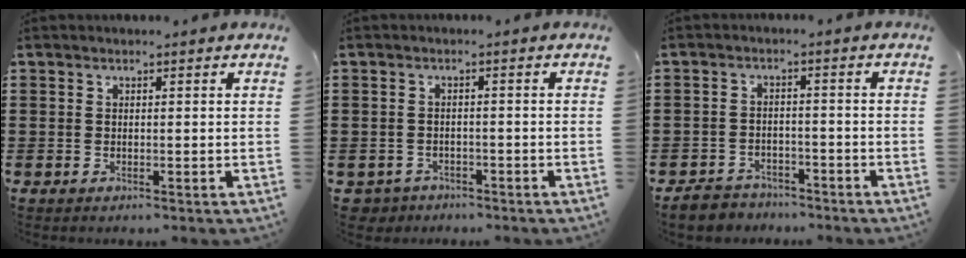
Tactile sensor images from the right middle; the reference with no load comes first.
{"total": 2.1, "force": [-1.9, 0.9, -0.2], "torque": [-0.005, 0.001, -0.044]}
{"total": 3.7, "force": [-3.5, 1.1, 0.0], "torque": [-0.014, 0.003, -0.077]}